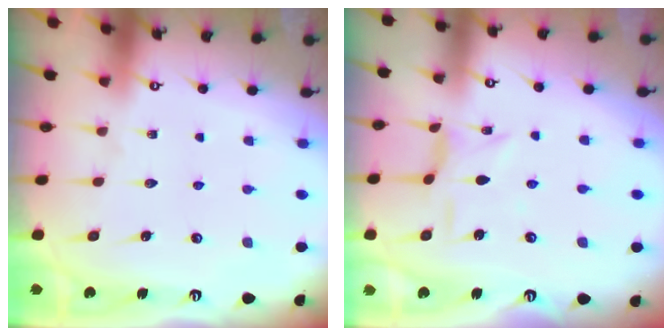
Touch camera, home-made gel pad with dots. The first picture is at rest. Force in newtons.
{"total": 2.9, "press": 2.9, "slide": 0.2}